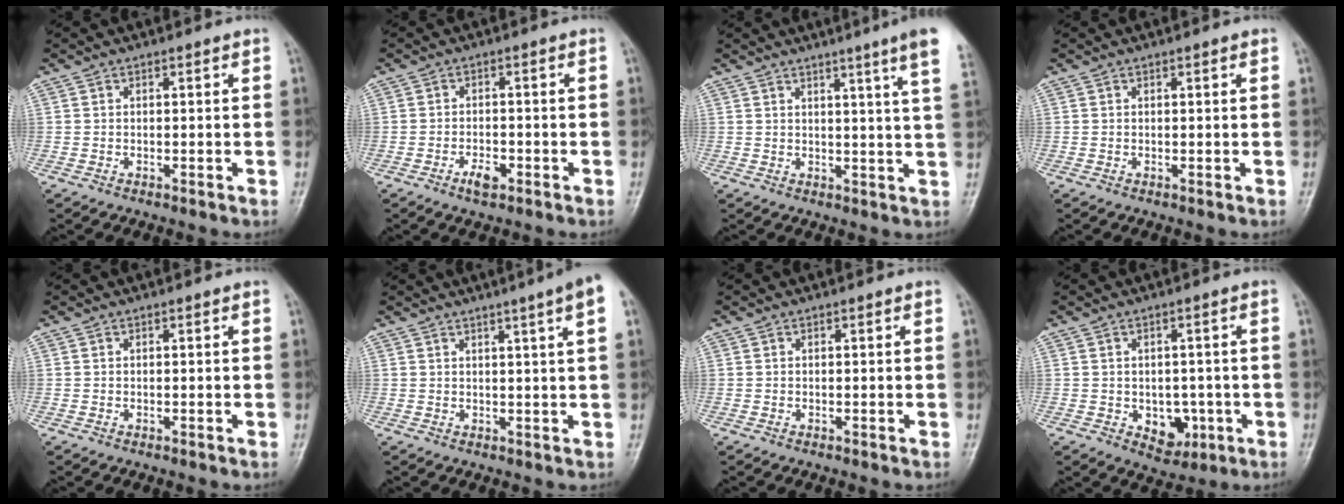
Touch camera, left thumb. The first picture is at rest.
{"total": 3.1, "force": [-1.8, 1.4, 2.1], "torque": [-0.035, 0.009, -0.030]}
{"total": 9.5, "force": [6.3, -0.8, 7.1], "torque": [-0.088, -0.022, 0.062]}
{"total": 0.6, "force": [0.3, 0.0, 0.5], "torque": [-0.009, 0.001, 0.002]}
{"total": 0.0}
{"total": 6.5, "force": [3.5, -0.5, 5.4], "torque": [-0.073, 0.001, 0.041]}
{"total": 0.0}
{"total": 6.0, "force": [-1.6, 4.4, 3.8], "torque": [-0.020, 0.006, -0.009]}